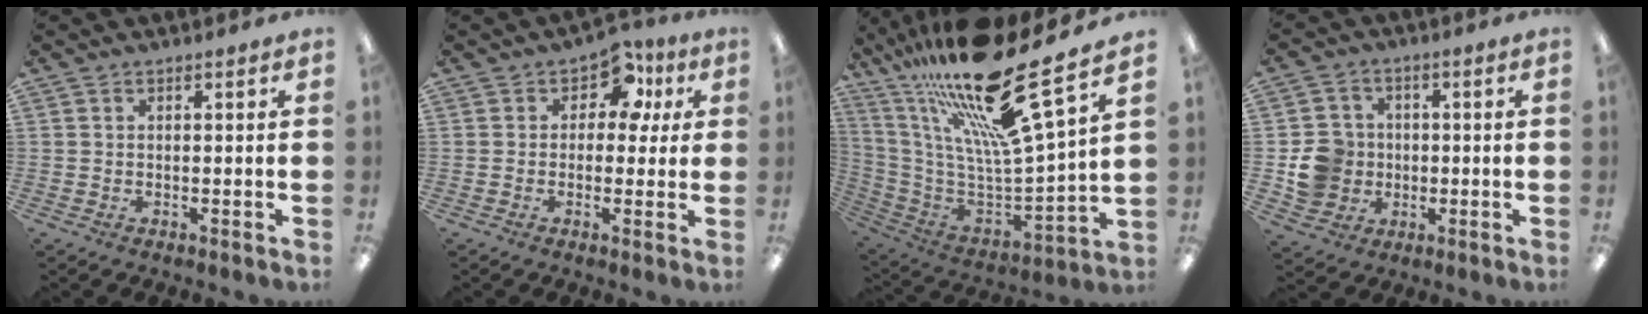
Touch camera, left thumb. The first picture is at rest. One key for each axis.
{"total": 8.6, "fx": 3.0, "fy": 6.1, "fz": 5.3, "tx": -0.065, "ty": -0.003, "tz": 0.050}
{"total": 25.6, "fx": 18.2, "fy": 4.0, "fz": 17.6, "tx": -0.301, "ty": -0.124, "tz": 0.291}
{"total": 9.2, "fx": -1.2, "fy": 8.8, "fz": 2.6, "tx": -0.051, "ty": 0.016, "tz": -0.013}